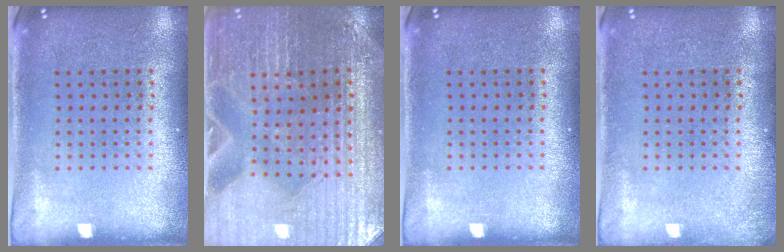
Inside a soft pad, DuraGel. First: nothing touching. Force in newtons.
{"total": 2.9, "press": 2.8, "slide": 0.3}
{"total": 0.0}
{"total": 0.9, "press": 0.9, "slide": 0.2}